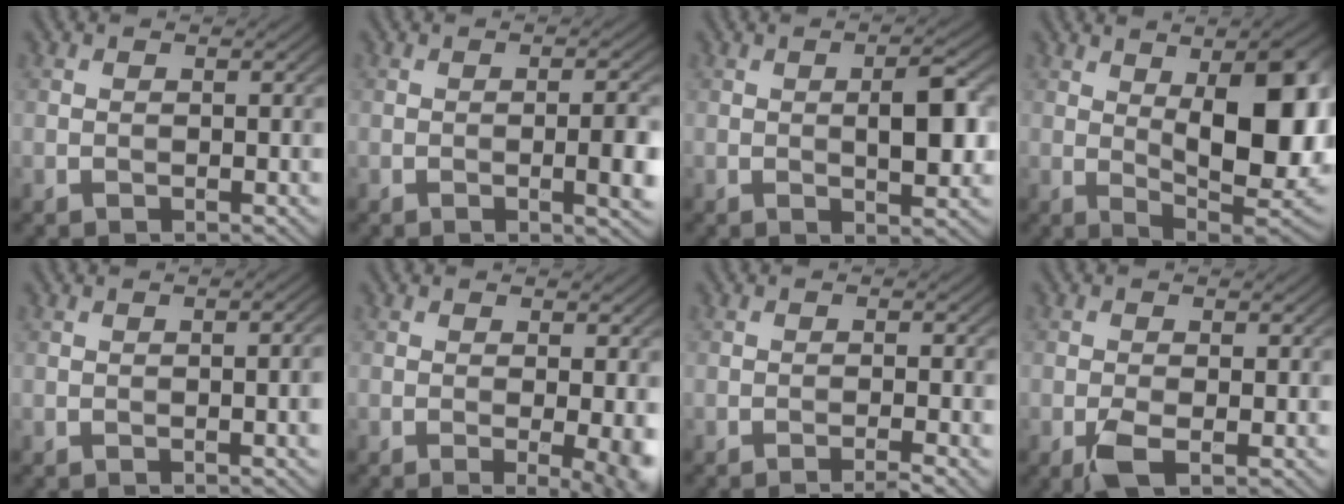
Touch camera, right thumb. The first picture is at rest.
{"total": 3.9, "force": [-0.6, 0.6, 3.7], "torque": [-0.059, 0.002, -0.009]}
{"total": 5.2, "force": [0.2, 1.6, 5.0], "torque": [-0.081, 0.003, 0.001]}
{"total": 16.6, "force": [2.7, 6.6, 15.0], "torque": [-0.195, 0.014, 0.038]}
{"total": 2.7, "force": [-0.2, 0.5, 2.7], "torque": [-0.035, 0.005, -0.005]}
{"total": 5.2, "force": [-0.8, 1.2, 5.0], "torque": [-0.068, -0.009, -0.008]}
{"total": 2.5, "force": [-1.6, 0.2, 2.0], "torque": [-0.027, 0.005, -0.033]}
{"total": 3.0, "force": [-1.2, 1.0, 2.5], "torque": [-0.056, -0.003, -0.024]}